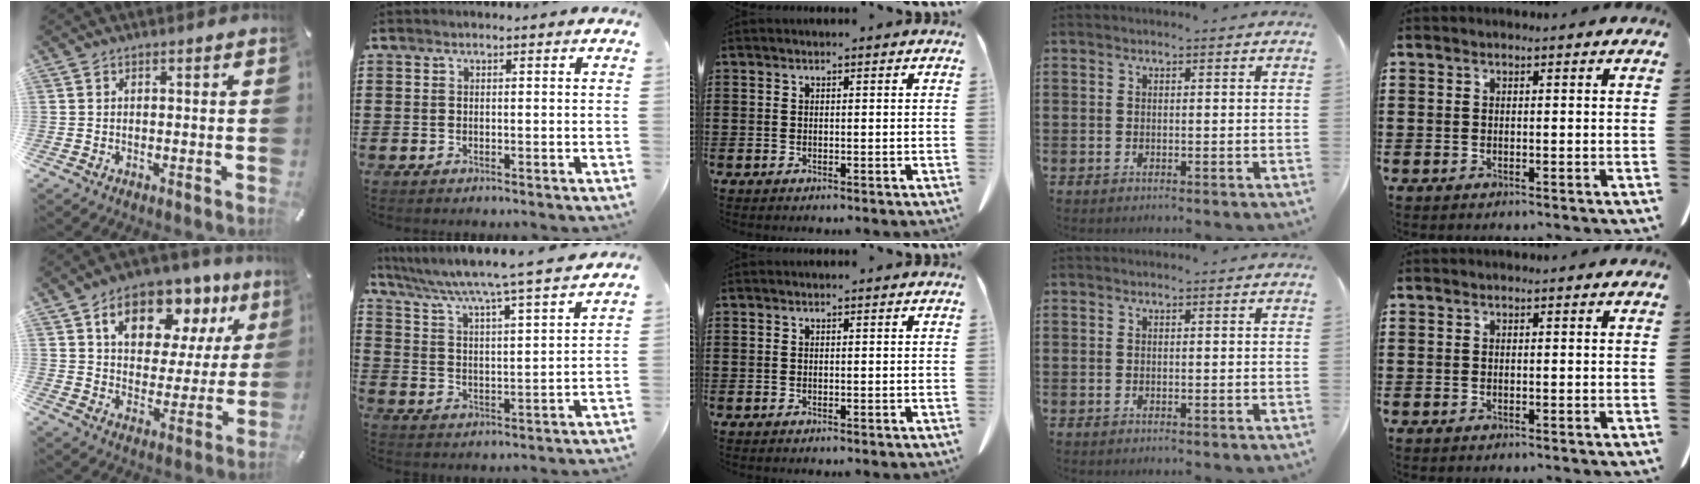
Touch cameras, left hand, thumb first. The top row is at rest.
{"thumb": {"total": 14.5, "force": [8.8, 9.1, 7.1], "torque": [-0.109, -0.050, 0.152]}, "index": {"total": 5.0, "force": [4.4, -1.1, 2.0], "torque": [-0.059, -0.046, 0.064]}}